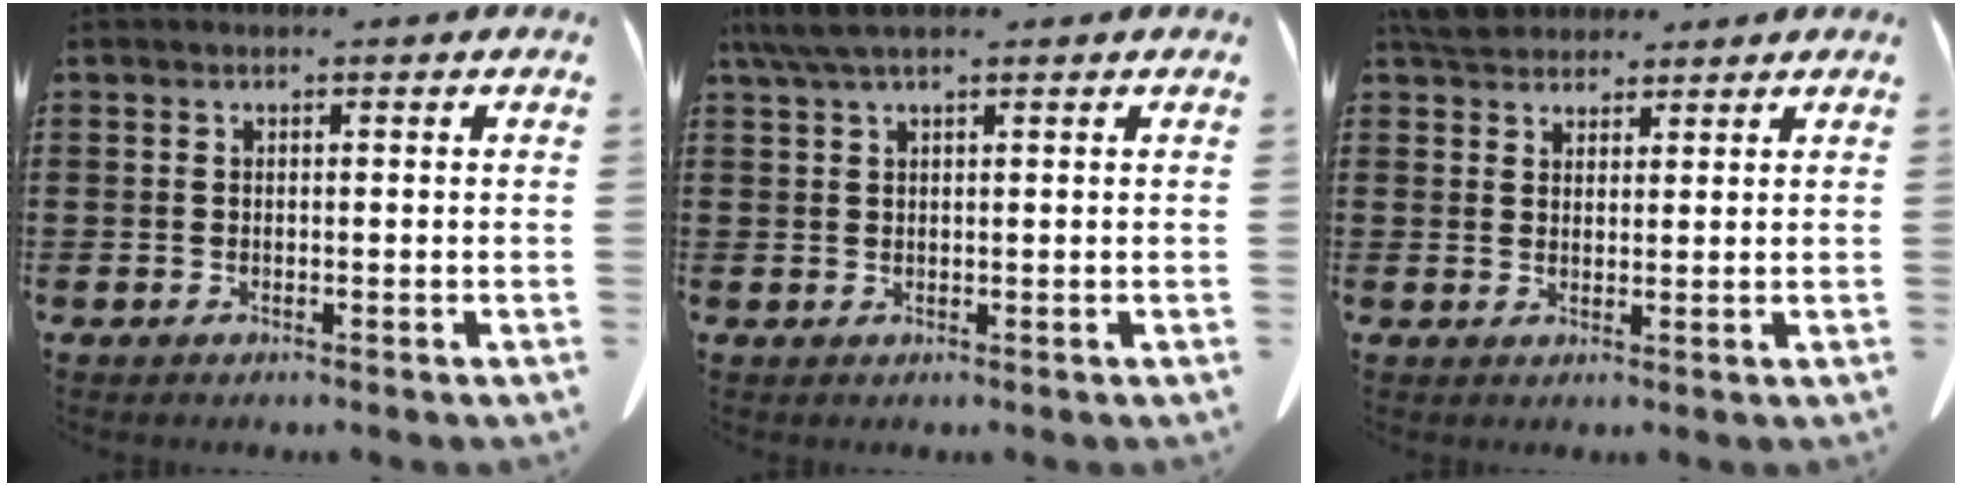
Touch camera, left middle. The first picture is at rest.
{"total": 3.3, "force": [2.1, 0.5, 2.5], "torque": [-0.052, 0.003, 0.039]}
{"total": 4.2, "force": [3.8, 1.5, 1.0], "torque": [-0.023, -0.004, 0.073]}